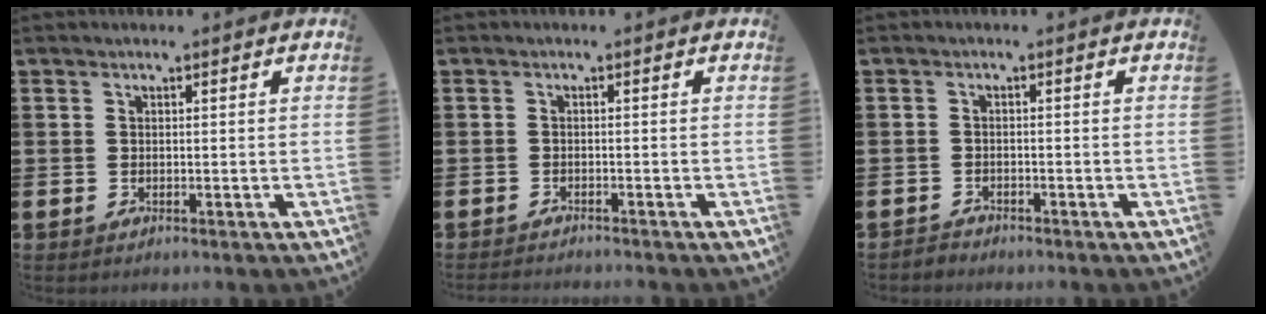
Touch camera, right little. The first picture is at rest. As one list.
[{"total": 0.9, "force": [-0.9, -0.1, 0.0], "torque": [-0.001, -0.001, -0.018]}, {"total": 1.0, "force": [-1.0, 0.1, -0.1], "torque": [0.000, 0.003, -0.022]}]